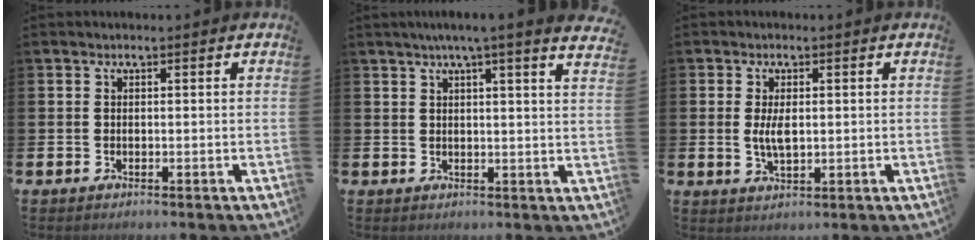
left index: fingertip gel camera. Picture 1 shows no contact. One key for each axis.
{"total": 4.0, "fx": 3.4, "fy": -0.7, "fz": 2.0, "tx": -0.036, "ty": -0.015, "tz": 0.056}
{"total": 3.4, "fx": 0.4, "fy": 1.5, "fz": 3.0, "tx": -0.050, "ty": 0.001, "tz": 0.003}